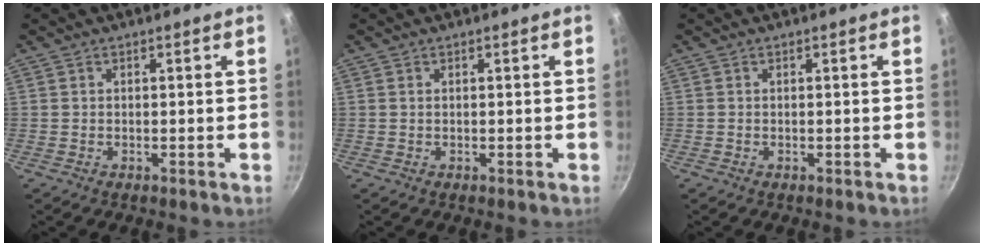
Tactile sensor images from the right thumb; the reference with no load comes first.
{"total": 0.0}
{"total": 0.0}